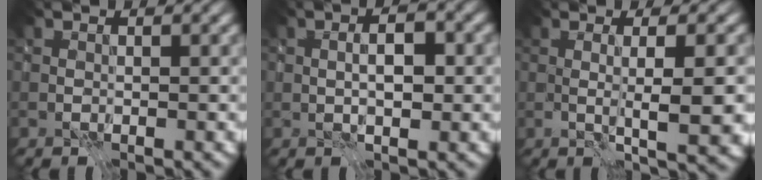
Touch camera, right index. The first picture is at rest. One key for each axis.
{"total": 3.5, "fx": 0.1, "fy": 1.6, "fz": 3.1, "tx": -0.041, "ty": -0.003, "tz": 0.000}
{"total": 5.8, "fx": -0.4, "fy": 1.1, "fz": 5.7, "tx": -0.080, "ty": 0.002, "tz": 0.001}